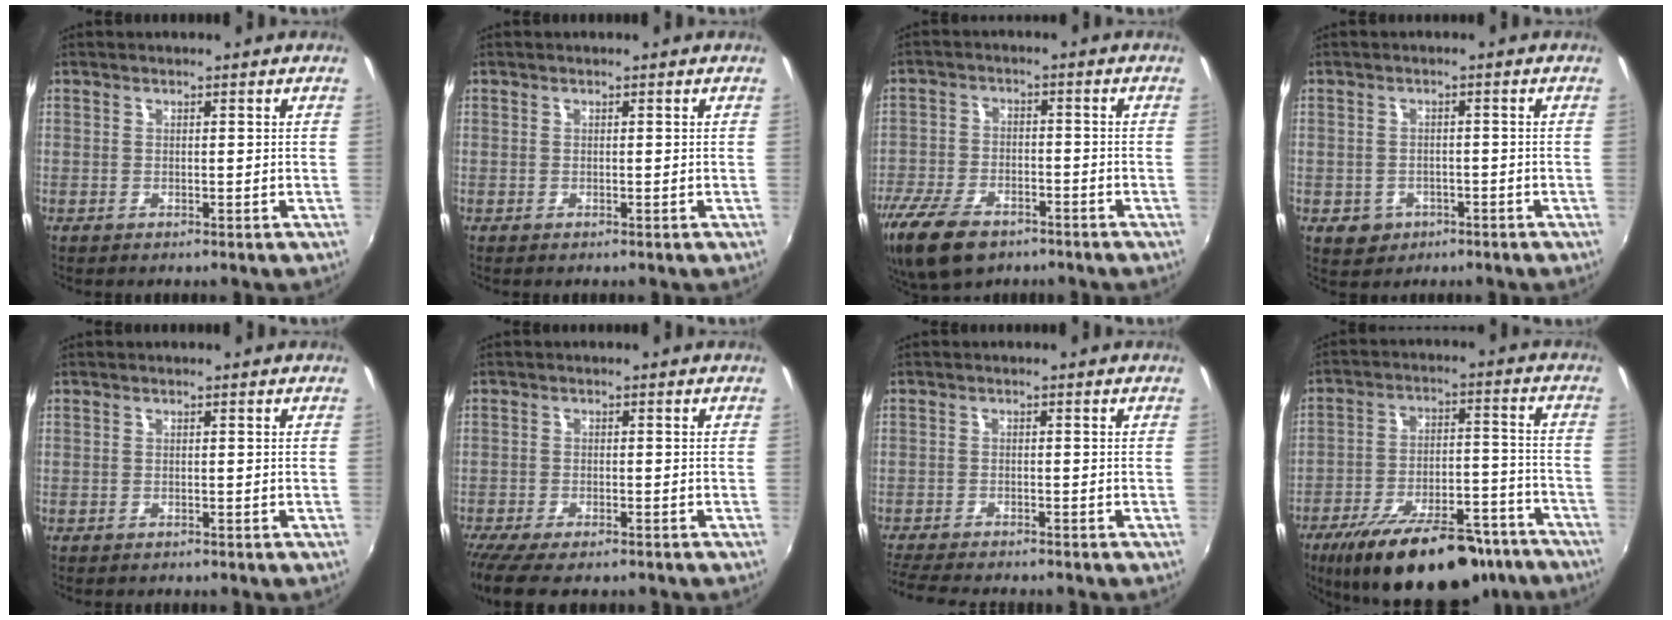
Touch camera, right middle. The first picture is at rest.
{"total": 0.0}
{"total": 14.0, "force": [-9.5, 6.8, 7.7], "torque": [-0.193, -0.038, -0.173]}
{"total": 4.8, "force": [-2.1, 4.0, 1.4], "torque": [-0.039, -0.004, -0.025]}
{"total": 0.7, "force": [-0.6, 0.4, 0.1], "torque": [-0.005, -0.002, -0.008]}
{"total": 8.9, "force": [-7.2, 2.3, 4.7], "torque": [-0.113, -0.042, -0.122]}
{"total": 8.4, "force": [-7.6, 1.2, 3.4], "torque": [-0.091, -0.027, -0.128]}
{"total": 24.7, "force": [-19.0, 8.9, 13.1], "torque": [-0.222, -0.010, -0.265]}